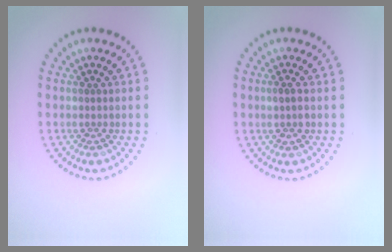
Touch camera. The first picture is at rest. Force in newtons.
{"total": 1.4, "press": 1.3, "slide": 0.4}